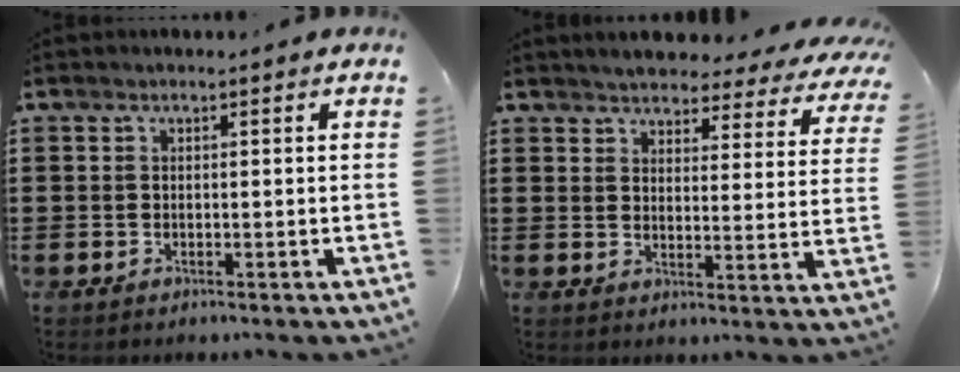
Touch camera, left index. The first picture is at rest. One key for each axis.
{"total": 3.9, "fx": 3.9, "fy": 0.2, "fz": 0.4, "tx": -0.032, "ty": -0.030, "tz": 0.064}